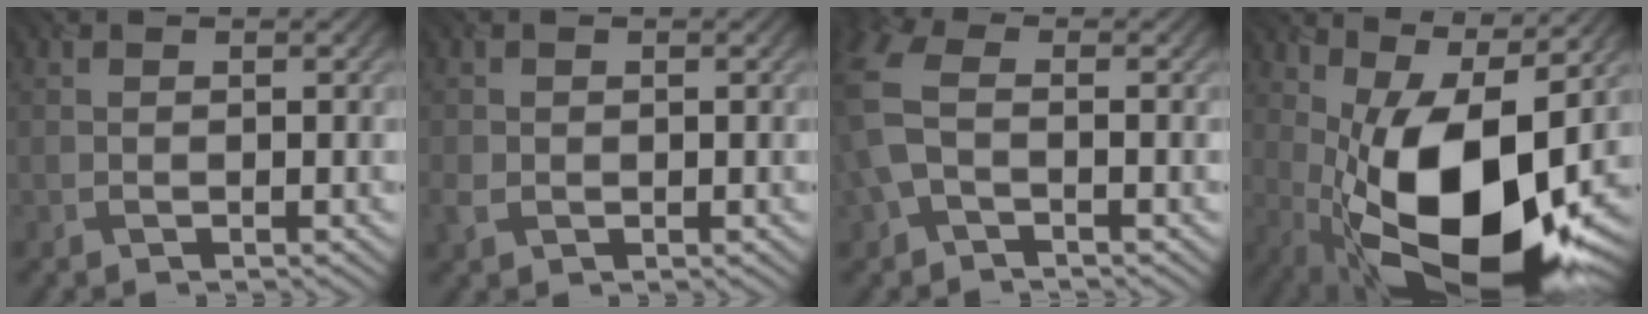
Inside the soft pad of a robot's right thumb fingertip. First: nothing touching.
{"total": 1.8, "force": [-0.5, 1.5, 0.8], "torque": [-0.025, -0.007, -0.012]}
{"total": 6.5, "force": [-0.7, 3.9, 5.1], "torque": [-0.145, 0.004, -0.029]}
{"total": 18.7, "force": [-1.8, 8.5, 16.6], "torque": [-0.288, -0.023, -0.018]}